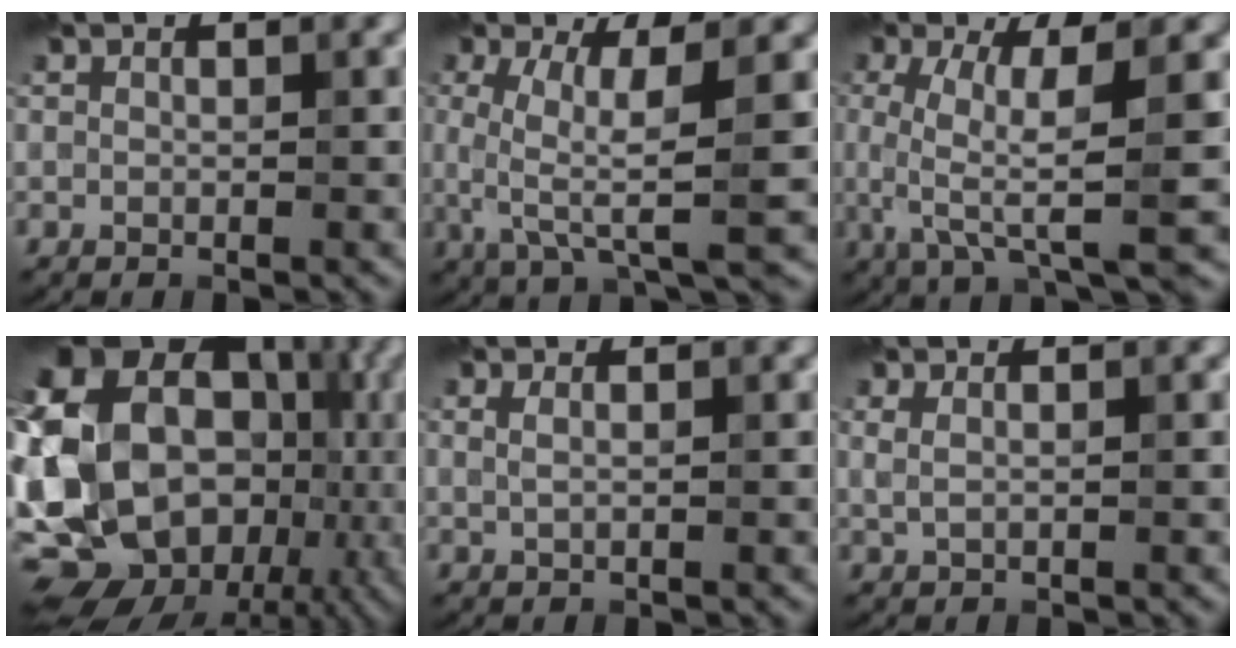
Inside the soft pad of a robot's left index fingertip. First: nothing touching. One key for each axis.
{"total": 7.1, "fx": 0.1, "fy": 1.9, "fz": 6.8, "tx": -0.134, "ty": 0.001, "tz": 0.004}
{"total": 8.3, "fx": -0.1, "fy": 2.4, "fz": 8.0, "tx": -0.150, "ty": 0.004, "tz": -0.001}
{"total": 22.8, "fx": -0.4, "fy": 18.6, "fz": 13.2, "tx": -0.252, "ty": 0.002, "tz": -0.032}
{"total": 0.8, "fx": 0.3, "fy": 0.3, "fz": 0.6, "tx": -0.011, "ty": 0.004, "tz": 0.006}
{"total": 0.8, "fx": 0.4, "fy": 0.2, "fz": 0.6, "tx": -0.014, "ty": 0.003, "tz": 0.008}